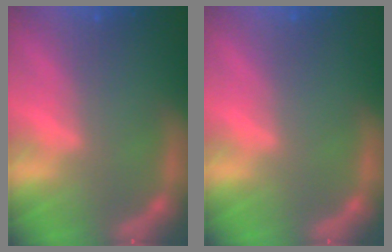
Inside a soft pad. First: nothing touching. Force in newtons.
{"total": 0.0}